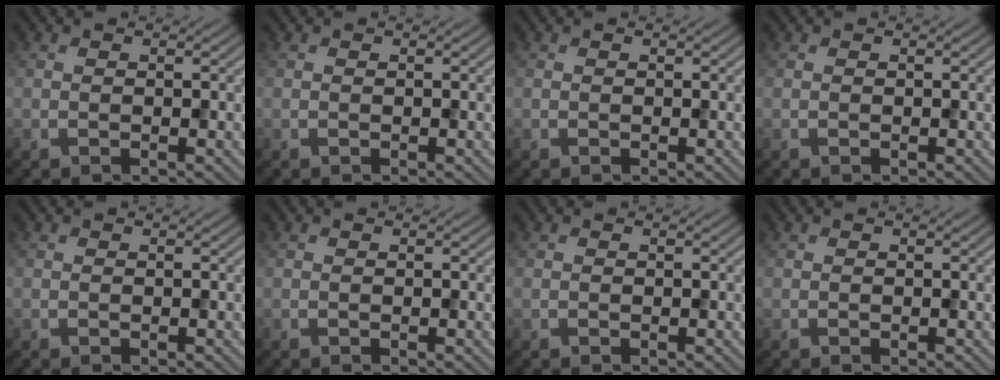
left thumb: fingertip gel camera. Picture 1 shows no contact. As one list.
[{"total": 0.0}, {"total": 0.0}, {"total": 0.0}, {"total": 0.0}, {"total": 0.0}, {"total": 0.0}, {"total": 0.0}]